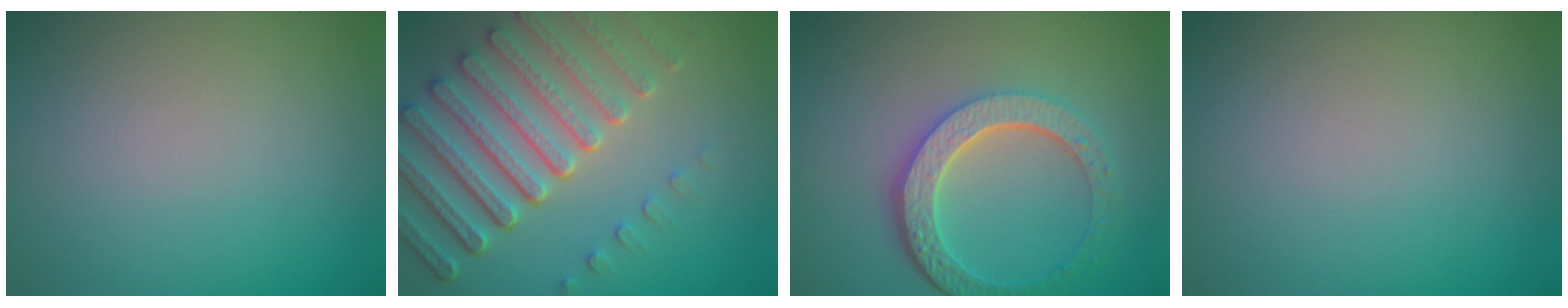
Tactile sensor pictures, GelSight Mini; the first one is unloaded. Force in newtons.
{"total": 8.0, "press": 5.8, "slide": 5.5}
{"total": 6.0, "press": 4.4, "slide": 4.0}
{"total": 0.0}